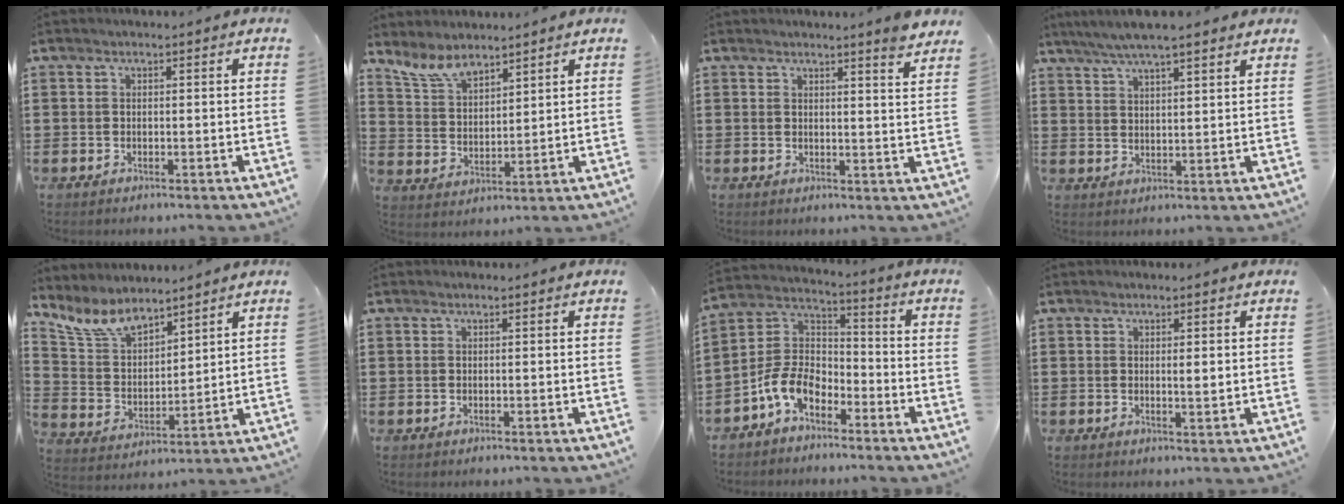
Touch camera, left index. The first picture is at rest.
{"total": 6.5, "force": [5.6, 2.1, 2.6], "torque": [-0.070, -0.014, 0.105]}
{"total": 3.5, "force": [3.2, -0.8, 1.1], "torque": [-0.024, -0.015, 0.056]}
{"total": 5.1, "force": [4.3, 0.3, 2.7], "torque": [-0.064, -0.009, 0.074]}
{"total": 8.2, "force": [6.8, 2.9, 3.5], "torque": [-0.097, -0.021, 0.127]}
{"total": 0.0}
{"total": 8.7, "force": [-5.6, 4.8, 4.5], "torque": [-0.127, 0.006, -0.118]}
{"total": 1.6, "force": [0.5, 0.1, 1.5], "torque": [-0.030, 0.001, 0.008]}